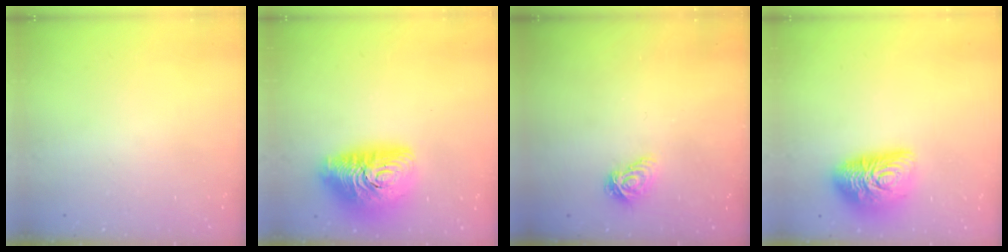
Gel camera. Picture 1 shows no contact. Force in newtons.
{"total": 18.1, "press": 18.1, "slide": 1.2}
{"total": 6.1, "press": 6.1, "slide": 0.7}
{"total": 15.0, "press": 15.0, "slide": 0.8}